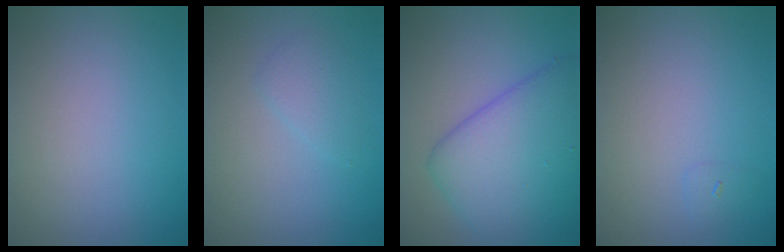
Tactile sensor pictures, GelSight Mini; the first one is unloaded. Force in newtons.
{"total": 1.5, "press": 1.5, "slide": 0.2}
{"total": 8.3, "press": 8.3, "slide": 0.3}
{"total": 0.6, "press": 0.6, "slide": 0.1}